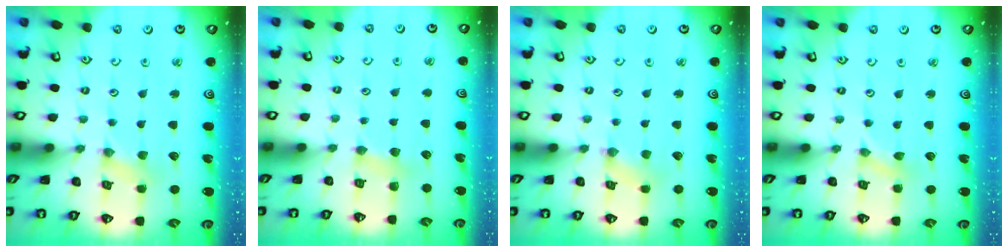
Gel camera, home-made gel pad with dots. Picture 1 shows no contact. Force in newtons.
{"total": 4.5, "press": 4.4, "slide": 0.8}
{"total": 1.8, "press": 1.8, "slide": 0.4}
{"total": 0.0}